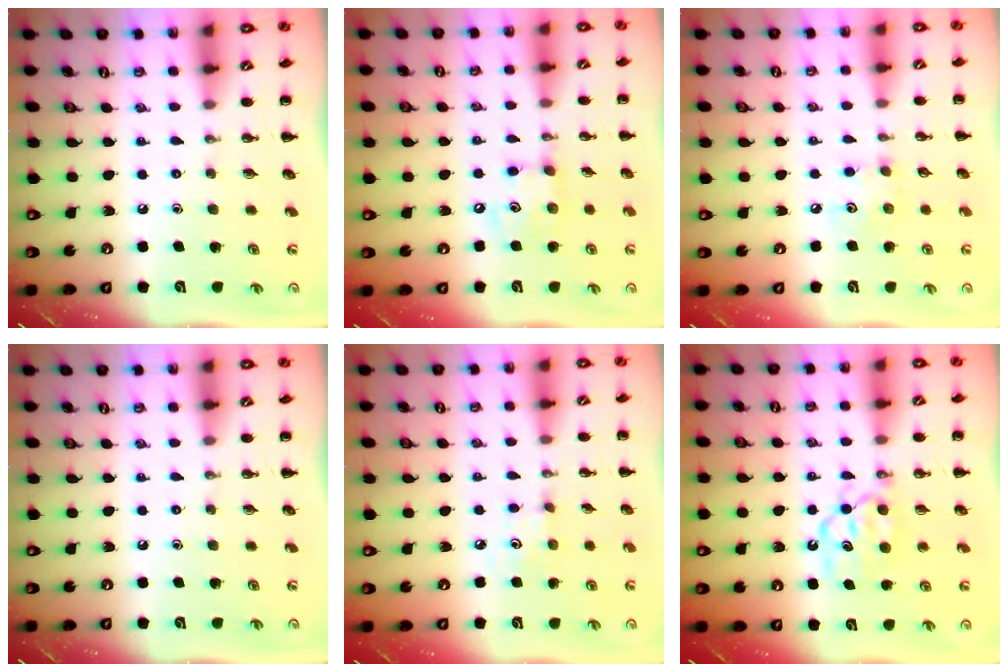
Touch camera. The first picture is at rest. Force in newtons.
{"total": 6.7, "press": 6.7, "slide": 0.7}
{"total": 3.9, "press": 3.8, "slide": 0.6}
{"total": 0.0}
{"total": 3.9, "press": 3.8, "slide": 1.2}
{"total": 7.9, "press": 7.9, "slide": 0.6}